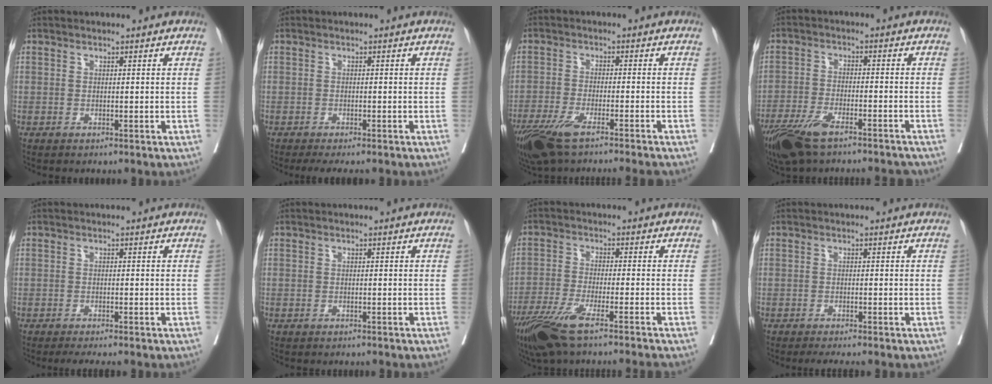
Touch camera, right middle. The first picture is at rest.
{"total": 4.6, "force": [-3.9, 0.9, 2.3], "torque": [-0.024, -0.010, -0.057]}
{"total": 11.8, "force": [-9.4, 0.3, 7.2], "torque": [-0.122, -0.029, -0.155]}
{"total": 12.5, "force": [-10.0, 2.6, 7.0], "torque": [-0.133, -0.018, -0.166]}
{"total": 2.8, "force": [-2.4, -0.1, 1.4], "torque": [-0.016, -0.007, -0.037]}
{"total": 1.2, "force": [-1.1, 0.4, 0.3], "torque": [-0.007, -0.002, -0.017]}
{"total": 10.9, "force": [-8.1, -0.6, 7.2], "torque": [-0.124, -0.031, -0.138]}
{"total": 2.5, "force": [-2.2, -0.2, 1.2], "torque": [-0.013, -0.006, -0.034]}